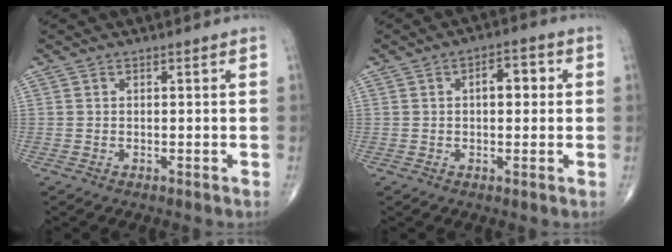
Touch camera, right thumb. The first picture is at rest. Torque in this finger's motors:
{"motor_torque": [0.89, 1.65, 0.89, 0.09, 0.06]}